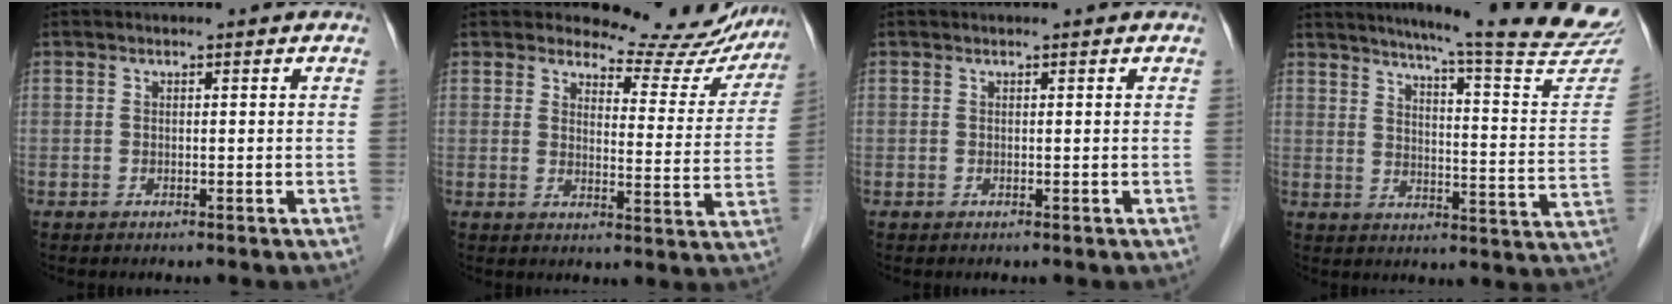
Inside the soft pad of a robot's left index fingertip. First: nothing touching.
{"total": 13.5, "force": [12.9, 3.6, 1.1], "torque": [0.013, -0.049, 0.130]}
{"total": 0.7, "force": [0.7, 0.1, 0.1], "torque": [-0.001, 0.008, 0.008]}
{"total": 23.4, "force": [21.0, -0.1, 10.2], "torque": [-0.139, -0.085, 0.251]}